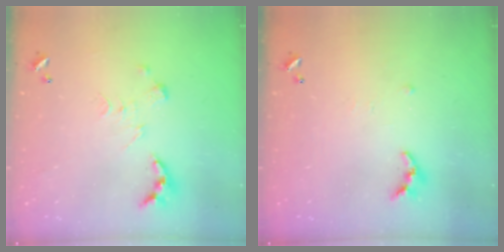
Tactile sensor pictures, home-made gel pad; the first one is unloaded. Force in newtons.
{"total": 6.8, "press": 6.7, "slide": 0.5}